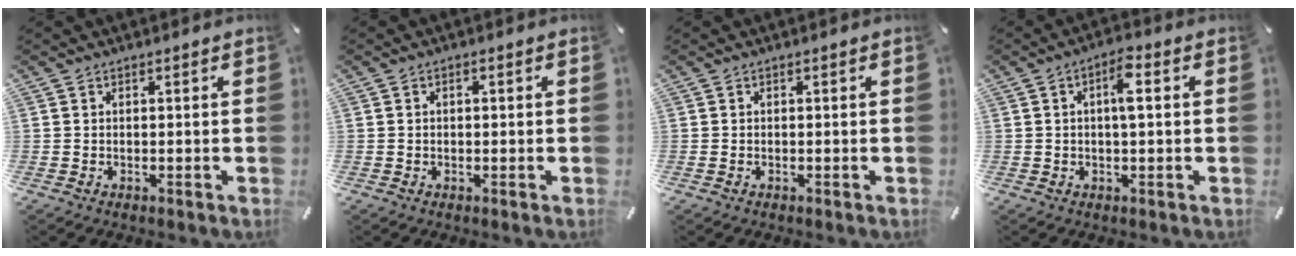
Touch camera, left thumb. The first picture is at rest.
{"total": 0.9, "force": [-0.1, 0.7, 0.6], "torque": [-0.013, 0.004, -0.003]}
{"total": 0.6, "force": [-0.3, 0.3, 0.4], "torque": [-0.007, -0.001, -0.005]}
{"total": 5.4, "force": [0.9, 1.9, 4.9], "torque": [-0.075, 0.002, 0.006]}